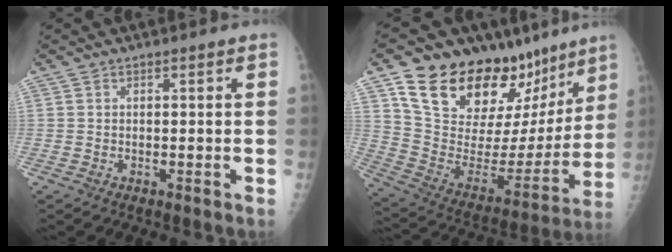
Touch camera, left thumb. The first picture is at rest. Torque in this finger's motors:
{"motor_torque": [1.21, 1.15, 1.03, -1.74, 0.36]}